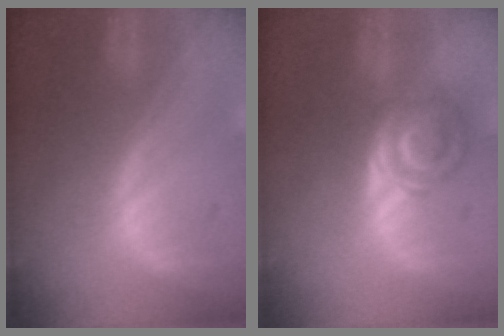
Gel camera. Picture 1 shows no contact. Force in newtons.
{"total": 6.1, "press": 5.6, "slide": 2.5}